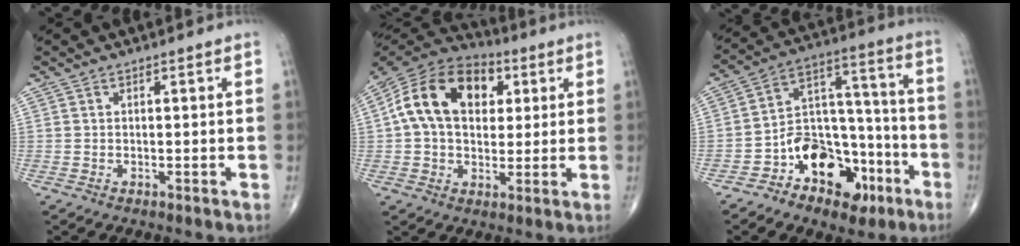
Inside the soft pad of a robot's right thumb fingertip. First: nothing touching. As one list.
[{"total": 18.2, "force": [4.1, 12.3, 12.7], "torque": [-0.208, 0.014, 0.061]}, {"total": 16.4, "force": [-8.1, 10.7, 9.5], "torque": [-0.101, 0.086, -0.128]}]